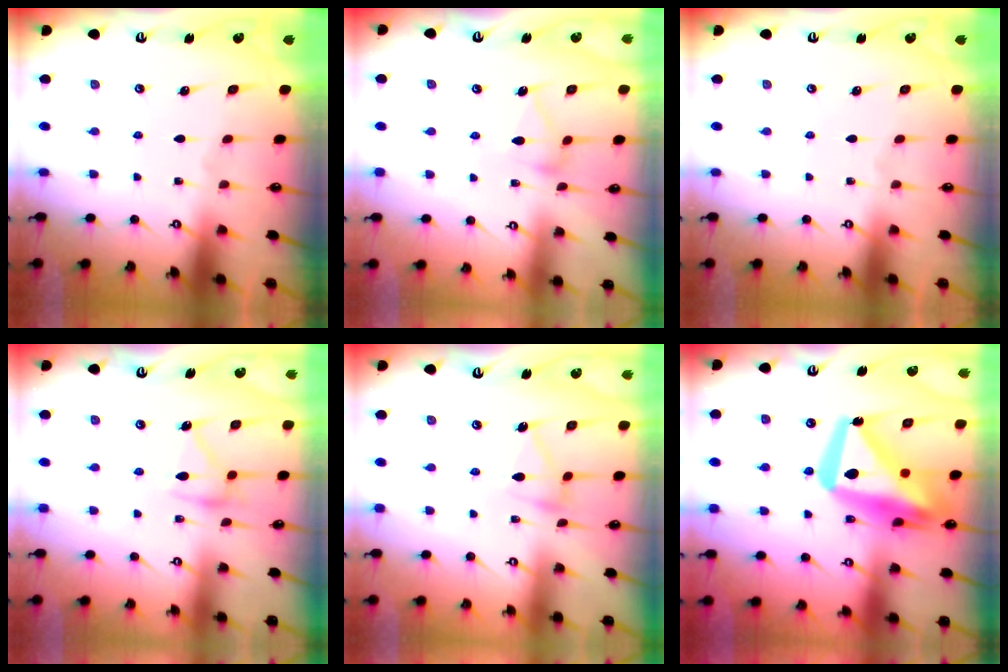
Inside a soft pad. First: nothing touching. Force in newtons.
{"total": 9.7, "press": 9.7, "slide": 0.4}
{"total": 0.0}
{"total": 14.0, "press": 14.0, "slide": 0.7}
{"total": 9.2, "press": 9.2, "slide": 0.6}
{"total": 21.5, "press": 21.4, "slide": 2.5}